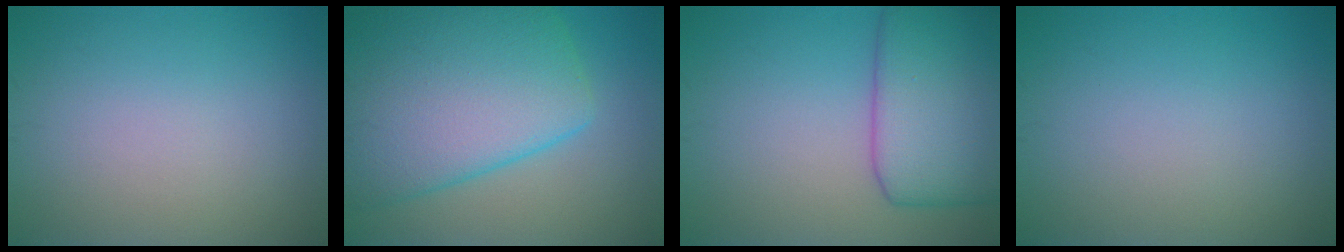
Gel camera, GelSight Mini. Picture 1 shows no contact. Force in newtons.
{"total": 12.0, "press": 12.0, "slide": 0.5}
{"total": 8.2, "press": 8.2, "slide": 0.3}
{"total": 0.0}